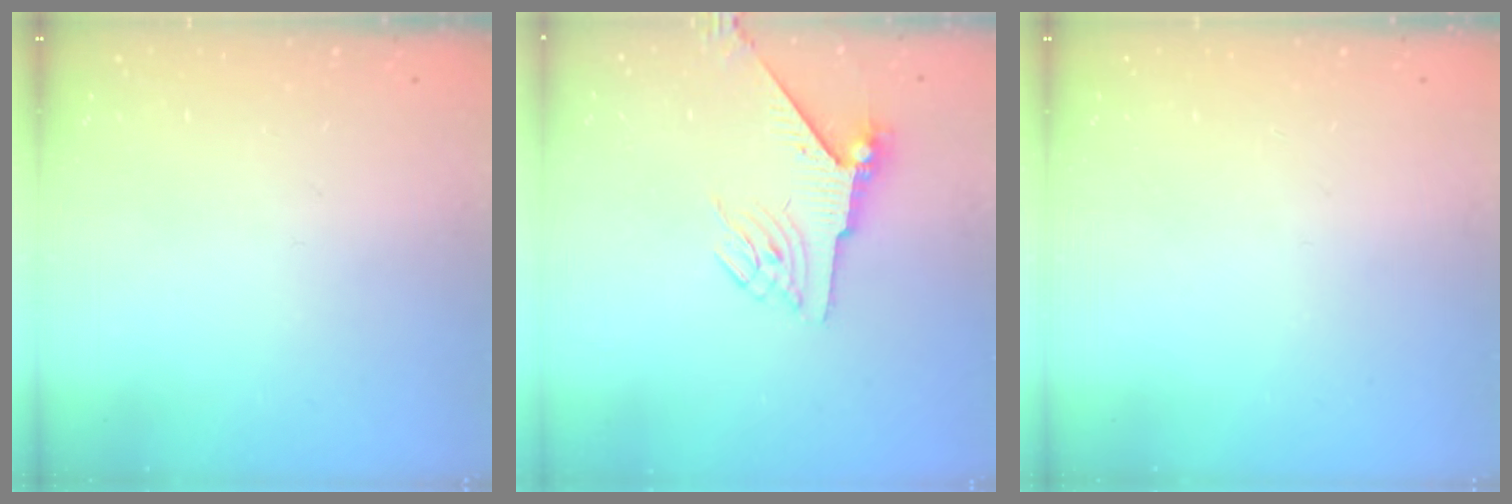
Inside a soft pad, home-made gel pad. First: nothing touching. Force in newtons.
{"total": 5.5, "press": 5.4, "slide": 1.2}
{"total": 0.0}